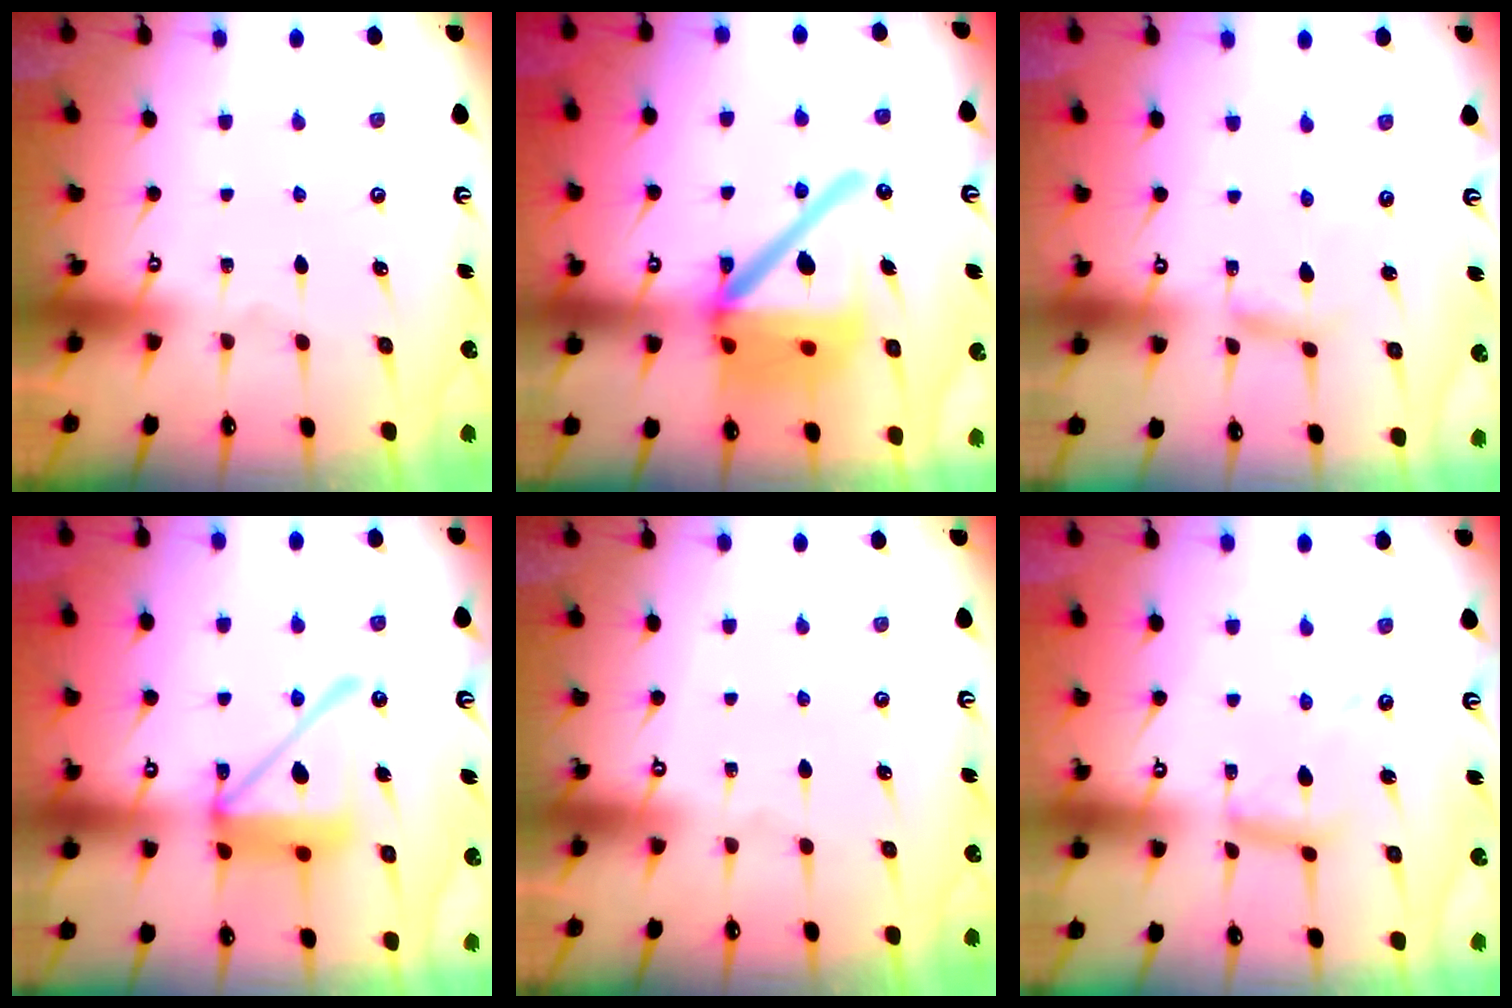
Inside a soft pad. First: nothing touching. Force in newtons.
{"total": 22.7, "press": 22.4, "slide": 3.8}
{"total": 4.8, "press": 4.8, "slide": 0.4}
{"total": 16.6, "press": 16.5, "slide": 1.8}
{"total": 0.0}
{"total": 10.4, "press": 10.4, "slide": 0.7}